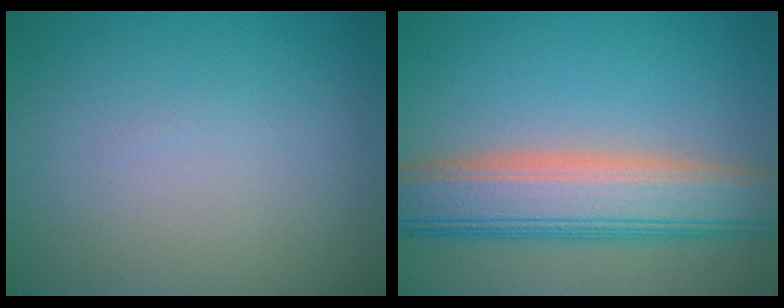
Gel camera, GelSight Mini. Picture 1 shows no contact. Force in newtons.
{"total": 8.4, "press": 8.4, "slide": 0.5}